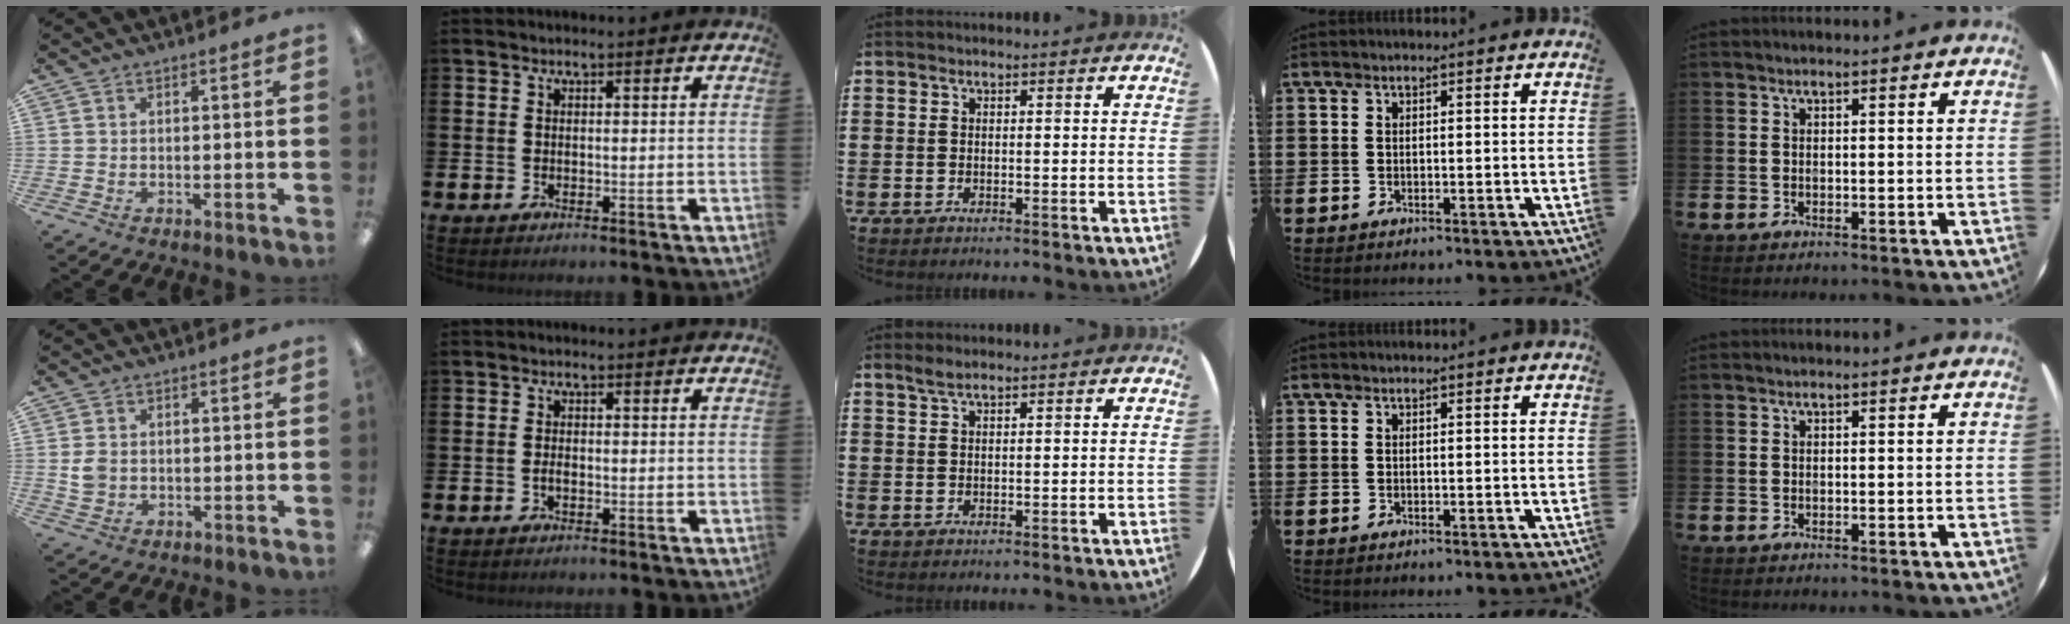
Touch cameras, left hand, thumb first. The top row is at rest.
{"thumb": {"total": 3.4, "force": [0.1, 2.9, 1.8], "torque": [-0.024, 0.003, 0.002]}, "index": {"total": 1.0, "force": [-0.4, 0.5, 0.8], "torque": [-0.013, 0.001, -0.008]}, "middle": {"total": 1.5, "force": [1.2, 0.1, 0.8], "torque": [-0.017, 0.002, 0.022]}}